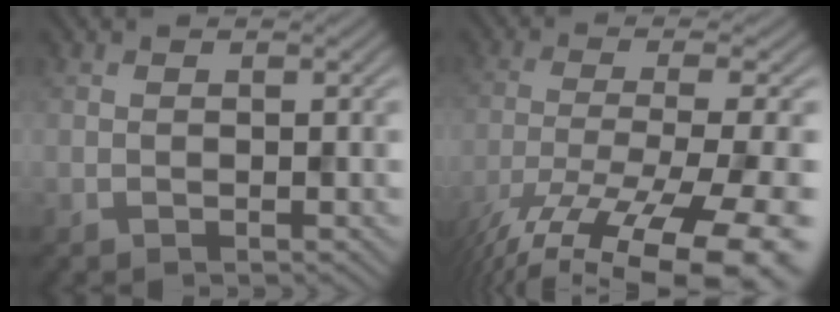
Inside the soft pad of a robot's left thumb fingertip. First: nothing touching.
{"total": 15.6, "force": [-10.3, 4.1, 11.0], "torque": [-0.205, -0.038, -0.152]}